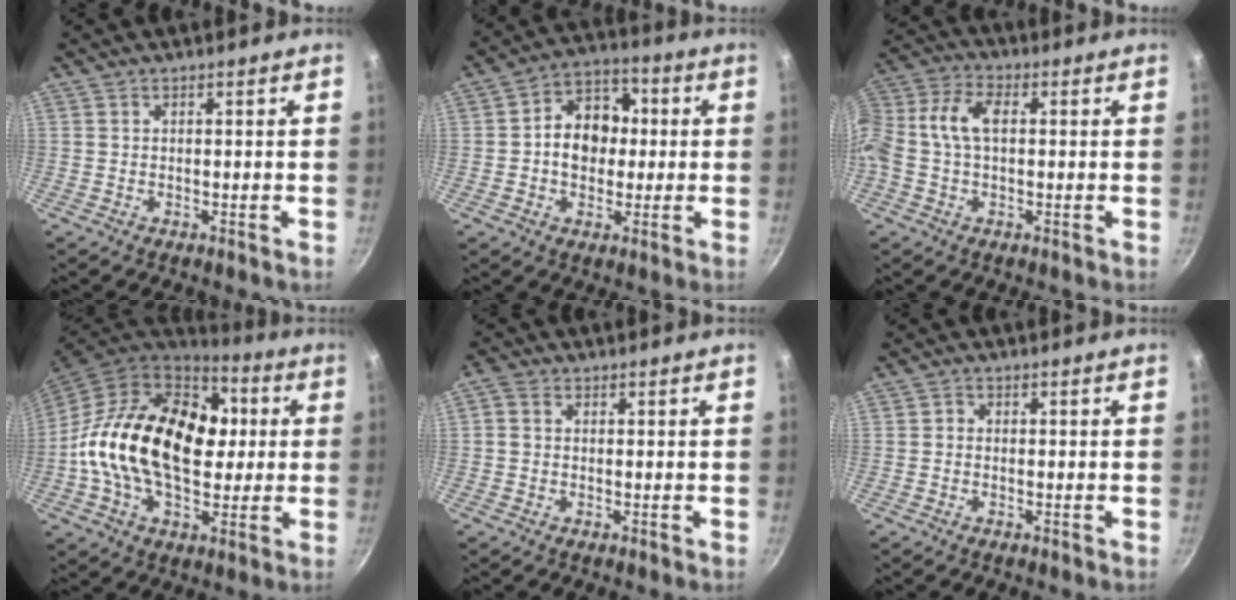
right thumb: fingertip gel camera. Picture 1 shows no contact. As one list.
[{"total": 11.1, "force": [0.2, 8.8, 6.8], "torque": [-0.059, 0.024, -0.011]}, {"total": 10.2, "force": [0.6, 6.3, 8.0], "torque": [-0.163, 0.029, -0.010]}, {"total": 26.1, "force": [1.7, 16.9, 19.8], "torque": [-0.313, 0.027, 0.019]}, {"total": 2.2, "force": [0.2, 1.7, 1.3], "torque": [-0.030, 0.010, -0.002]}, {"total": 0.8, "force": [-0.4, 0.7, 0.2], "torque": [-0.003, 0.004, -0.008]}]